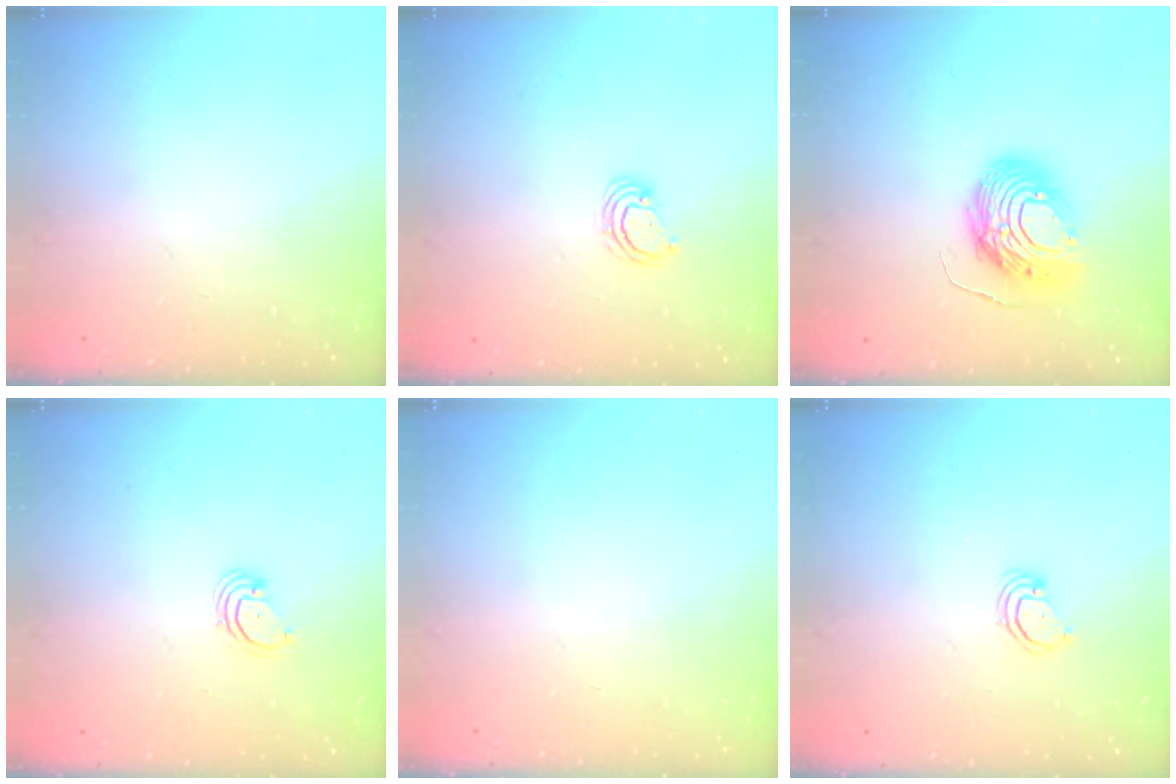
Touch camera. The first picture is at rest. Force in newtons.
{"total": 2.9, "press": 2.9, "slide": 0.3}
{"total": 12.5, "press": 12.4, "slide": 0.9}
{"total": 3.0, "press": 3.0, "slide": 0.3}
{"total": 0.0}
{"total": 2.8, "press": 2.8, "slide": 0.3}